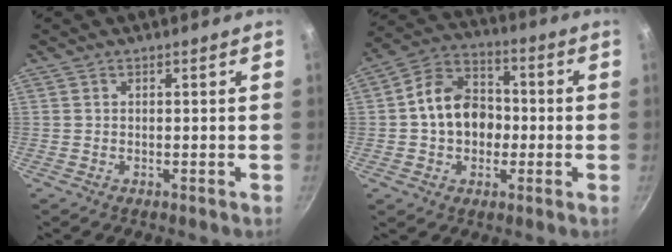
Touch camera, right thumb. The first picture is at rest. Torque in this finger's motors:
{"motor_torque": [0.11, 0.64, 0.22, -0.02, 0.09]}